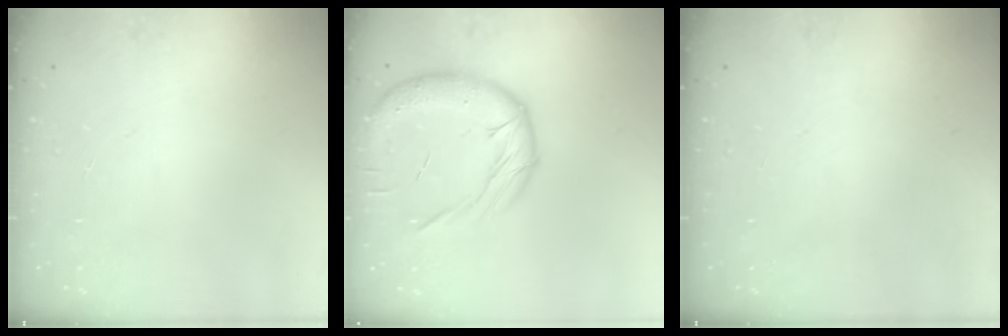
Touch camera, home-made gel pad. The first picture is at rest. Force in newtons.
{"total": 18.1, "press": 17.9, "slide": 2.6}
{"total": 0.0}